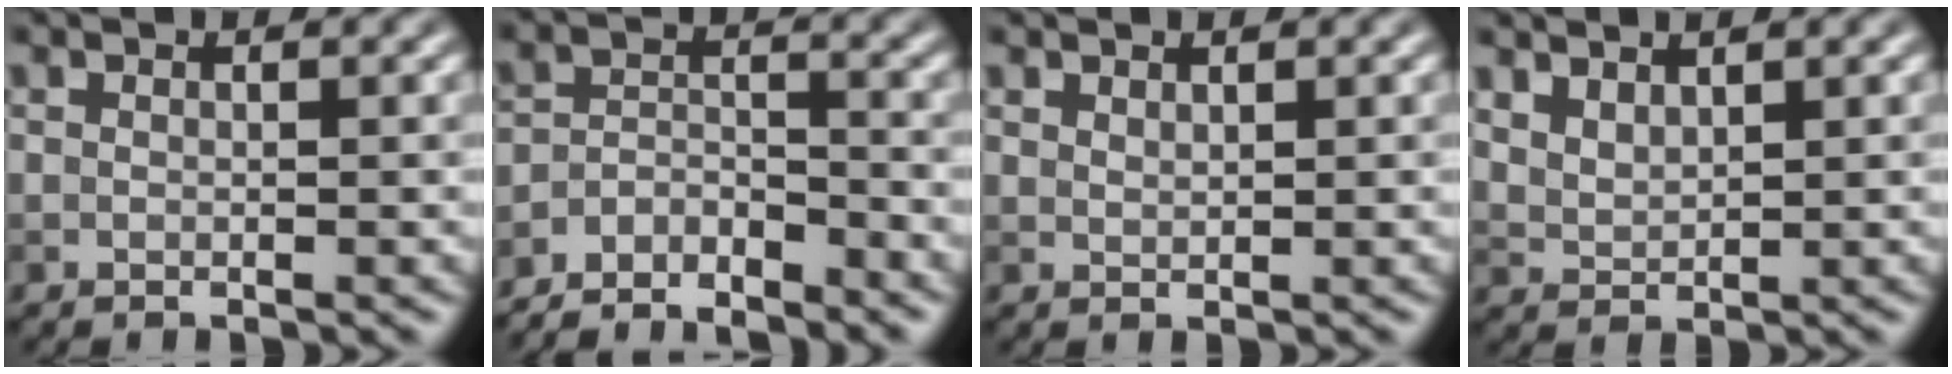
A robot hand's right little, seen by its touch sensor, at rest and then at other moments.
{"total": 4.6, "force": [-4.4, 0.8, 1.1], "torque": [-0.023, -0.005, -0.085]}
{"total": 0.7, "force": [0.6, 0.2, 0.2], "torque": [-0.004, 0.000, 0.015]}
{"total": 2.1, "force": [1.6, 0.8, 0.9], "torque": [-0.021, 0.004, 0.039]}